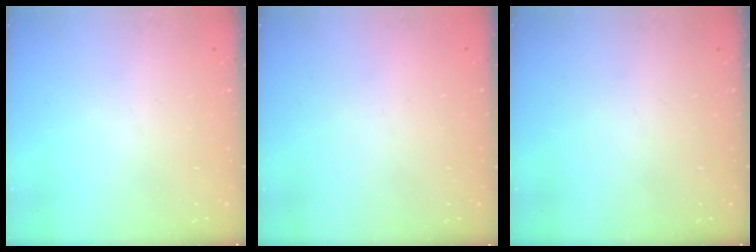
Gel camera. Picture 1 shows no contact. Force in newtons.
{"total": 2.3, "press": 2.3, "slide": 0.1}
{"total": 0.0}